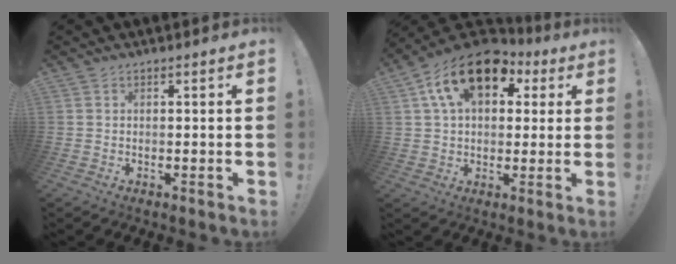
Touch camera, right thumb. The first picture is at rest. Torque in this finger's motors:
{"motor_torque": [0.13, 2.05, 1.86, 0.42, 0.56]}